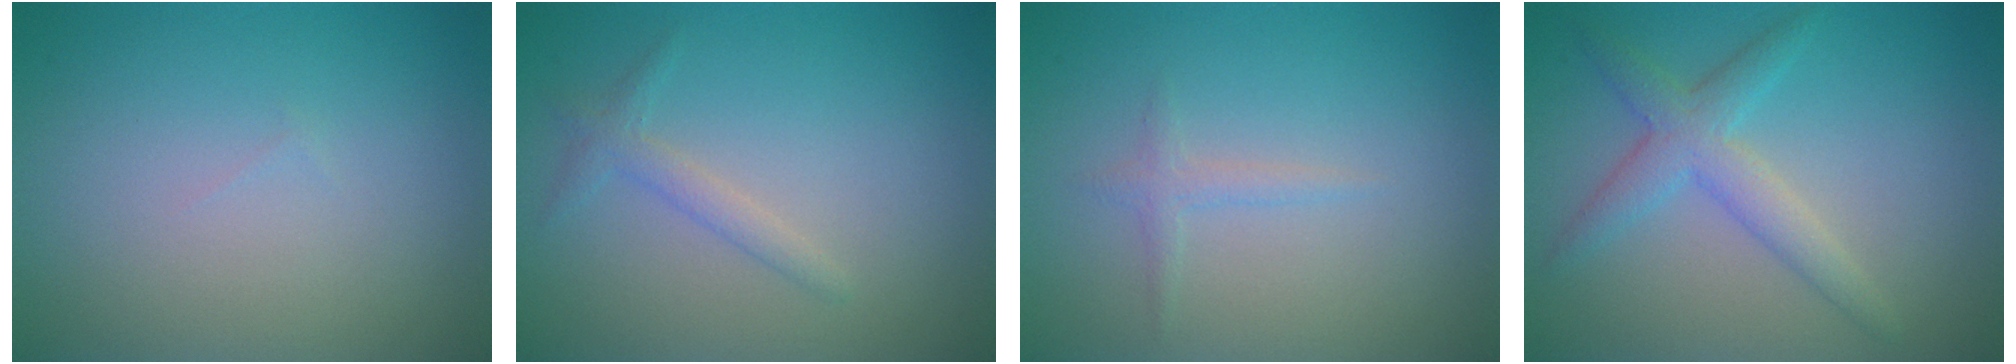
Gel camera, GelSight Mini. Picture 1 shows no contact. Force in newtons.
{"total": 1.4, "press": 1.4, "slide": 0.1}
{"total": 1.0, "press": 1.0, "slide": 0.1}
{"total": 3.3, "press": 3.3, "slide": 0.3}